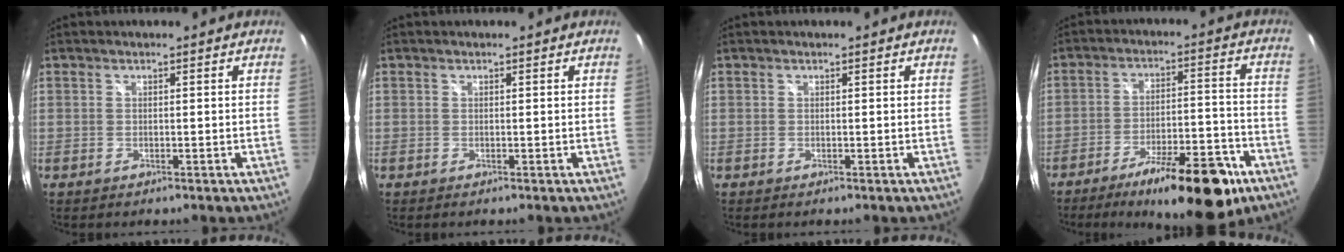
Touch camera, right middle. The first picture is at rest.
{"total": 0.0}
{"total": 0.0}
{"total": 17.0, "force": [-11.1, 4.7, 12.0], "torque": [-0.183, -0.010, -0.159]}